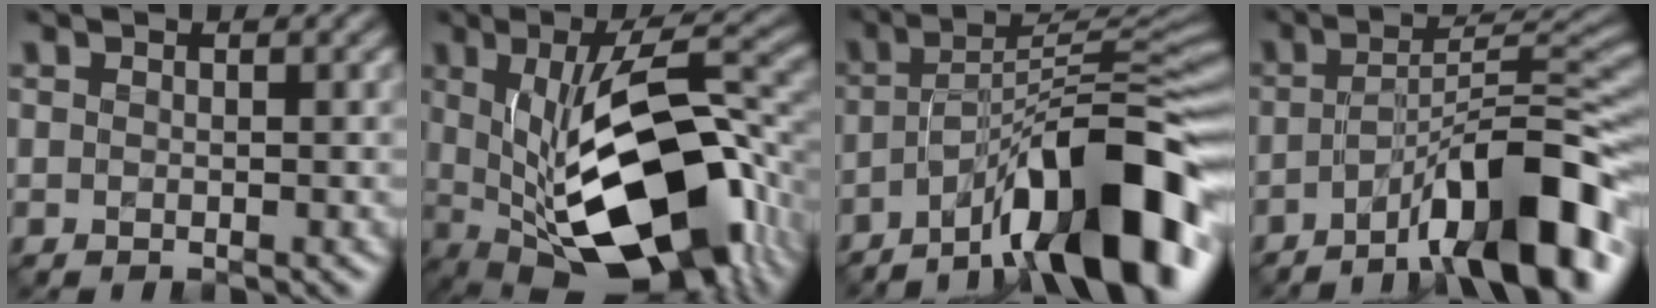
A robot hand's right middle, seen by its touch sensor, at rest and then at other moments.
{"total": 16.0, "force": [-1.8, 6.7, 14.4], "torque": [-0.204, -0.003, -0.019]}
{"total": 12.9, "force": [-7.3, 3.3, 10.1], "torque": [-0.141, 0.023, -0.129]}
{"total": 10.7, "force": [-5.9, 2.6, 8.6], "torque": [-0.119, 0.021, -0.103]}